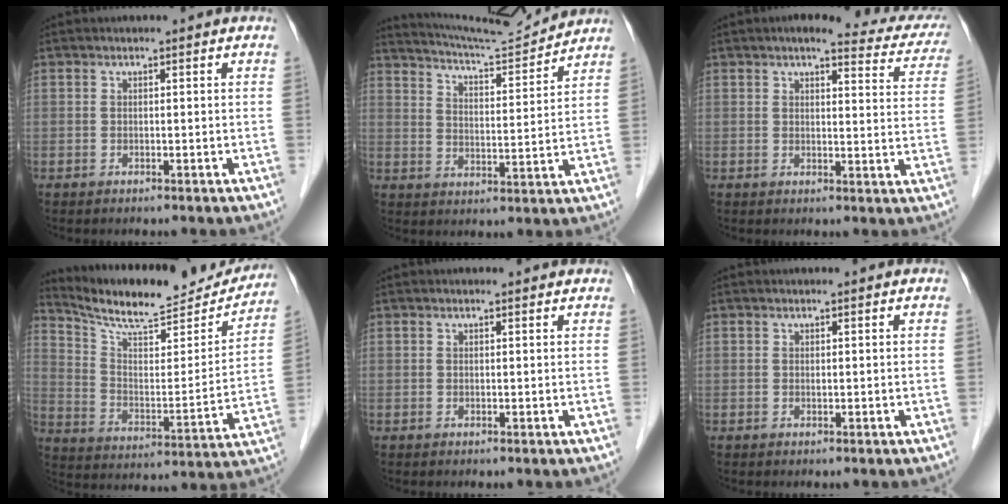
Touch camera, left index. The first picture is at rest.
{"total": 11.2, "force": [11.0, -0.9, 1.9], "torque": [-0.042, -0.011, 0.172]}
{"total": 12.6, "force": [10.8, 3.1, 5.8], "torque": [-0.045, -0.003, 0.097]}
{"total": 19.2, "force": [18.1, 3.3, 5.5], "torque": [-0.094, -0.037, 0.265]}
{"total": 1.0, "force": [0.9, 0.1, 0.3], "torque": [-0.012, 0.005, 0.008]}
{"total": 0.0}